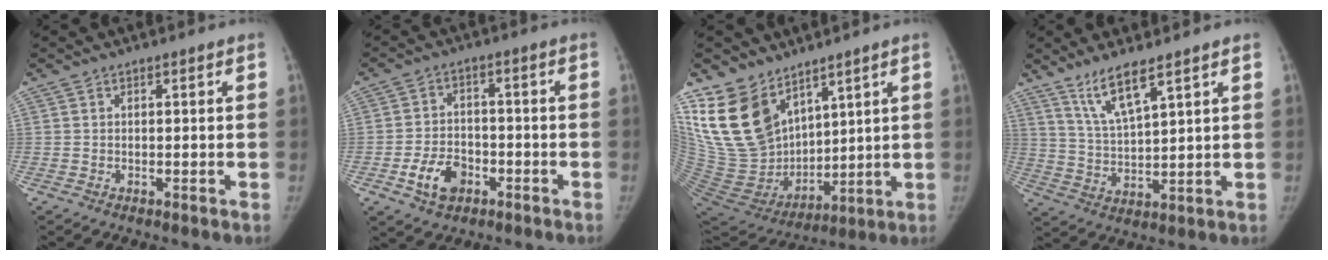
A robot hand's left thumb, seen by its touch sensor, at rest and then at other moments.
{"total": 7.7, "force": [-3.5, 5.3, 4.3], "torque": [-0.061, 0.021, -0.057]}
{"total": 18.7, "force": [11.5, 11.3, 9.4], "torque": [-0.155, -0.059, 0.242]}
{"total": 7.9, "force": [5.5, 1.3, 5.5], "torque": [-0.106, -0.035, 0.117]}